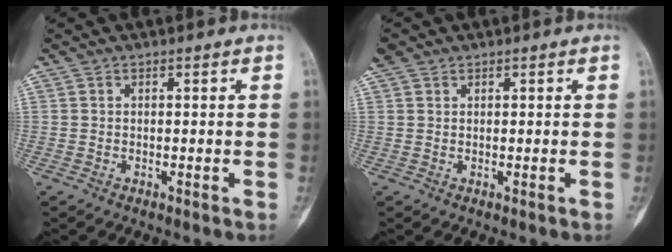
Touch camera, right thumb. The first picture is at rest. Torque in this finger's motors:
{"motor_torque": [-0.20, 0.26, -0.04, -0.15, -0.05]}